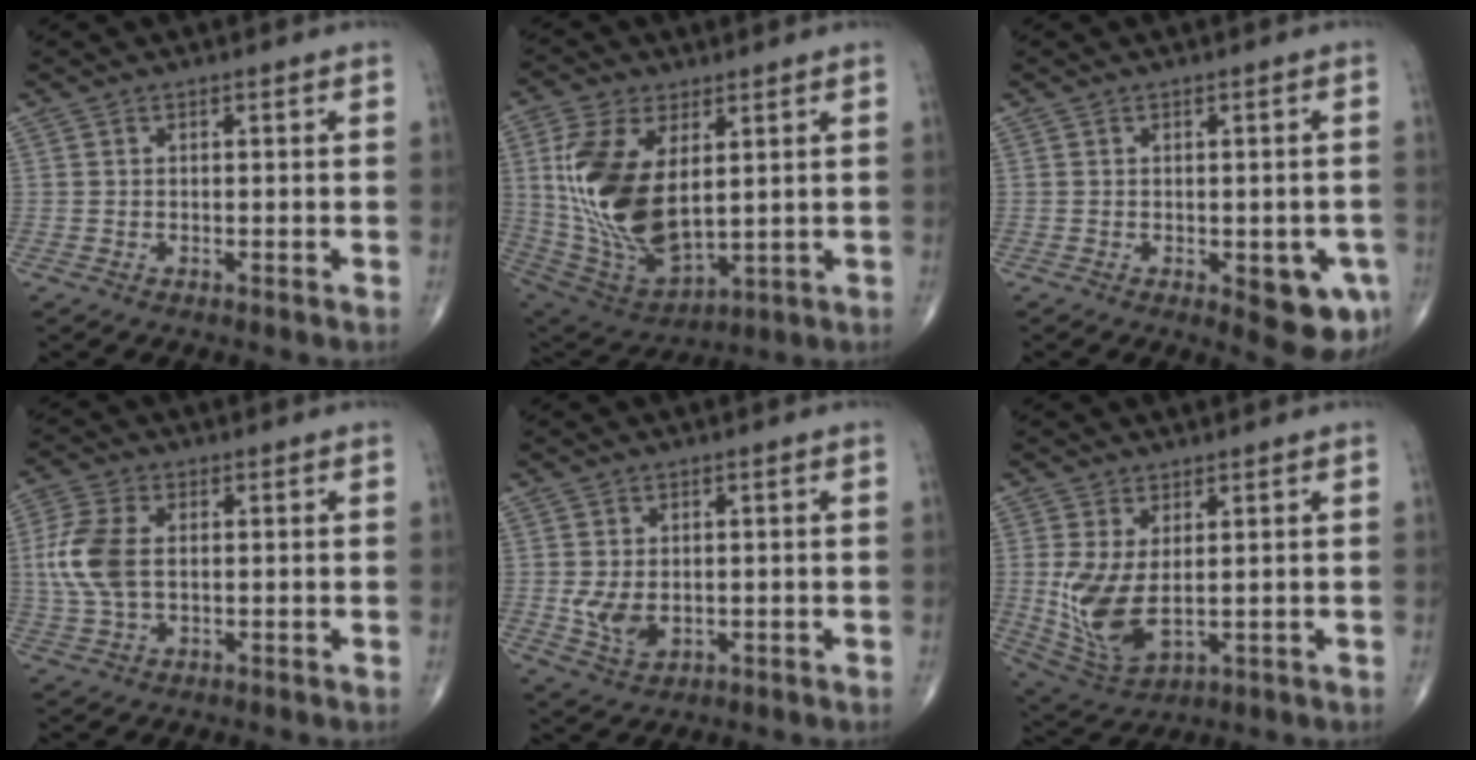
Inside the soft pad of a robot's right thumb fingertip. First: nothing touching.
{"total": 19.7, "force": [3.5, 10.5, 16.3], "torque": [-0.324, -0.023, 0.083]}
{"total": 8.1, "force": [-2.6, 3.4, 6.8], "torque": [-0.058, -0.002, -0.024]}
{"total": 9.3, "force": [0.7, 5.4, 7.5], "torque": [-0.183, 0.006, 0.014]}
{"total": 5.4, "force": [-0.3, 3.6, 3.9], "torque": [-0.066, -0.012, 0.005]}
{"total": 10.3, "force": [0.4, 5.2, 8.9], "torque": [-0.188, -0.016, 0.029]}